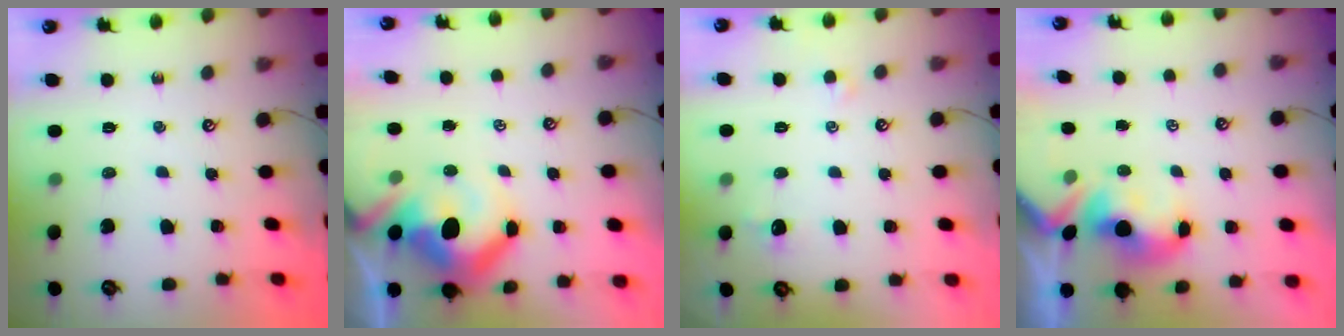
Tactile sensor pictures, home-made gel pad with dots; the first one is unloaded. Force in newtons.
{"total": 12.5, "press": 12.3, "slide": 2.1}
{"total": 0.6, "press": 0.2, "slide": 0.6}
{"total": 1.6, "press": 1.4, "slide": 0.7}